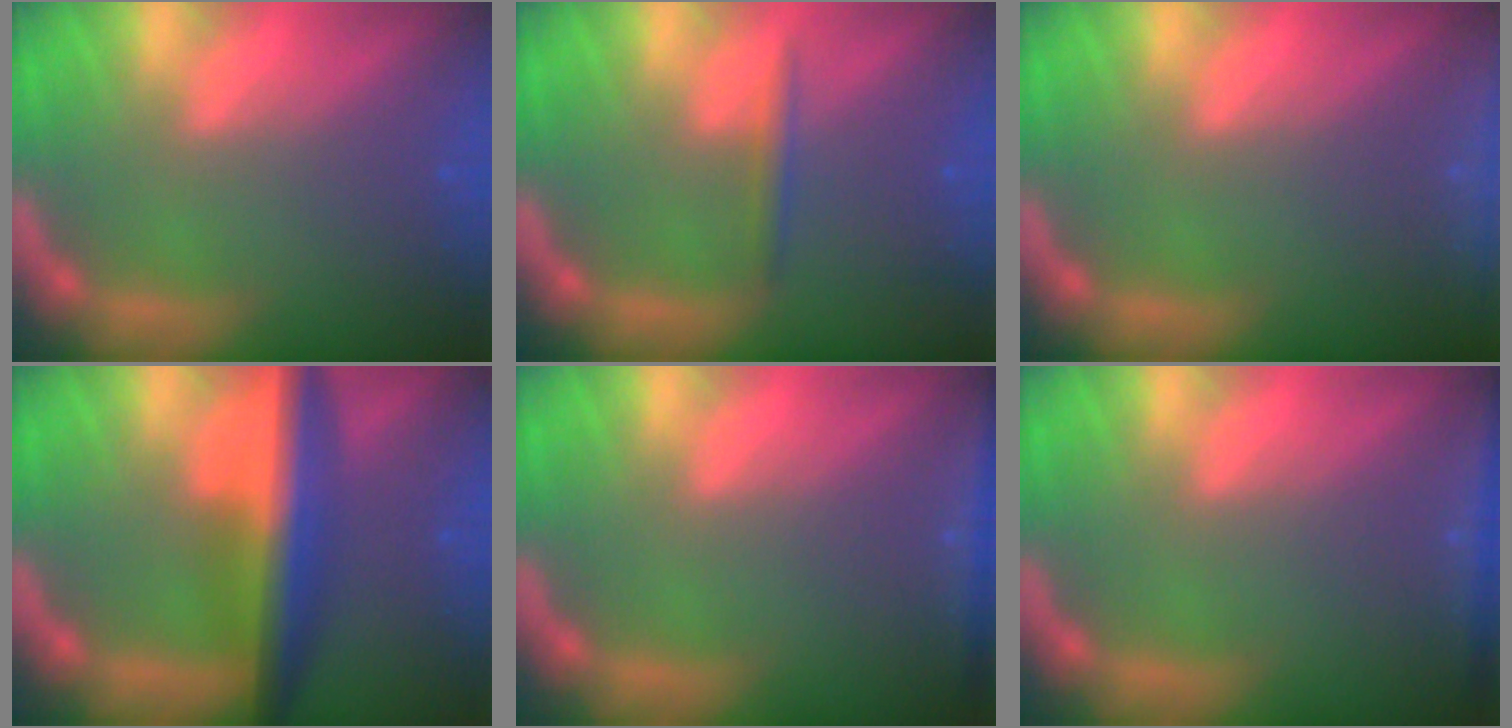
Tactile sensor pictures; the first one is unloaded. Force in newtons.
{"total": 1.4}
{"total": 9.5}
{"total": 7.5}
{"total": 2.9}
{"total": 2.9}